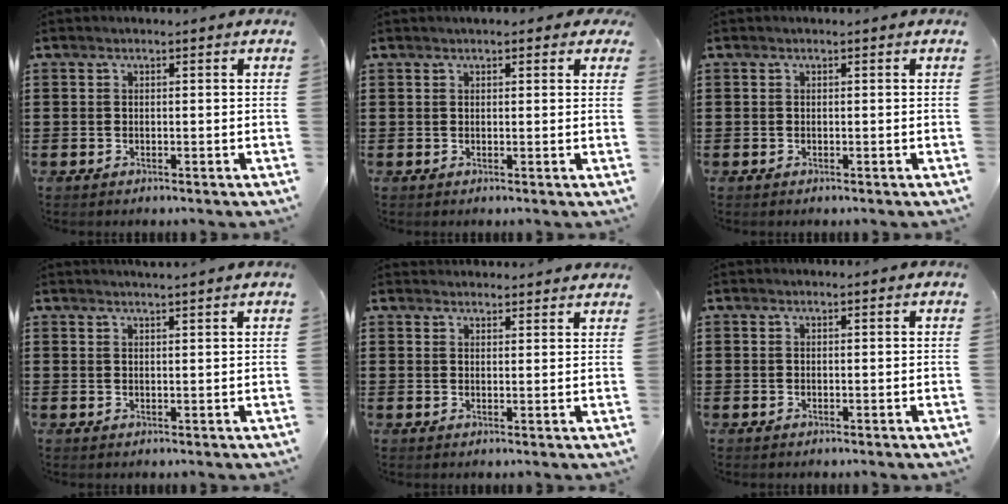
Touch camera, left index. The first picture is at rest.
{"total": 1.1, "force": [0.8, 0.5, 0.5], "torque": [-0.012, 0.005, 0.014]}
{"total": 0.0}
{"total": 1.6, "force": [1.5, -0.4, 0.4], "torque": [-0.009, -0.001, 0.030]}
{"total": 2.1, "force": [2.1, 0.2, -0.3], "torque": [-0.001, -0.004, 0.042]}
{"total": 0.0}